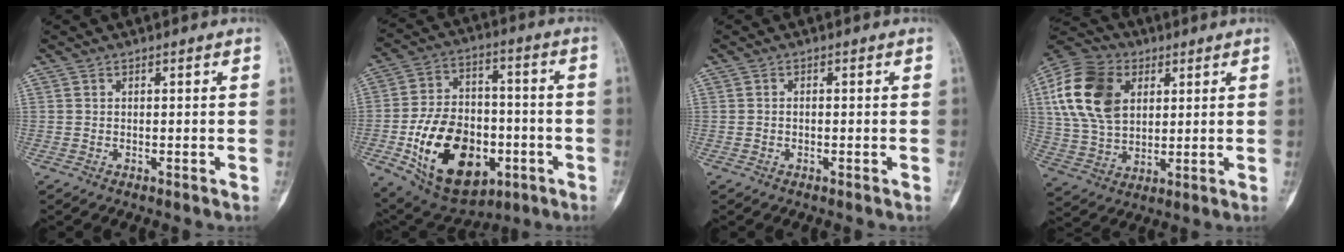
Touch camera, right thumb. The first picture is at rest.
{"total": 22.3, "force": [-6.6, 14.6, 15.6], "torque": [-0.226, 0.029, -0.086]}
{"total": 0.6, "force": [-0.2, 0.4, 0.4], "torque": [-0.006, 0.002, -0.005]}
{"total": 17.7, "force": [5.0, 12.4, 11.6], "torque": [-0.212, 0.000, 0.092]}